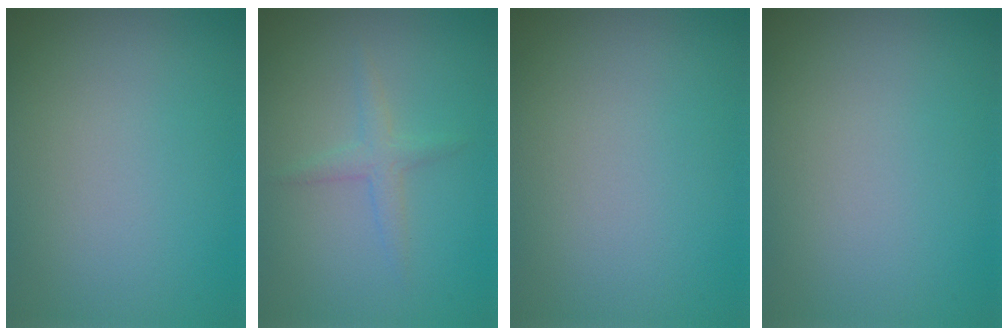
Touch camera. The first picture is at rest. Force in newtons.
{"total": 1.7, "press": 1.7, "slide": 0.1}
{"total": 0.0}
{"total": 0.0}